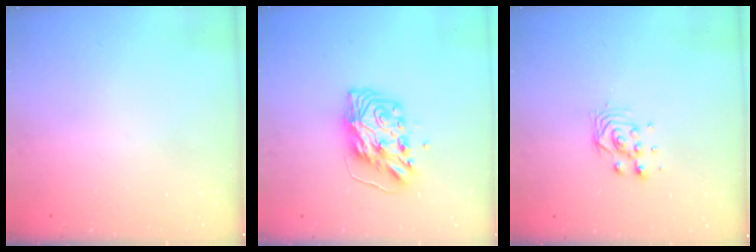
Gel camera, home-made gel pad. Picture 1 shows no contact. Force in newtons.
{"total": 9.9, "press": 9.9, "slide": 0.8}
{"total": 3.9, "press": 3.8, "slide": 0.8}